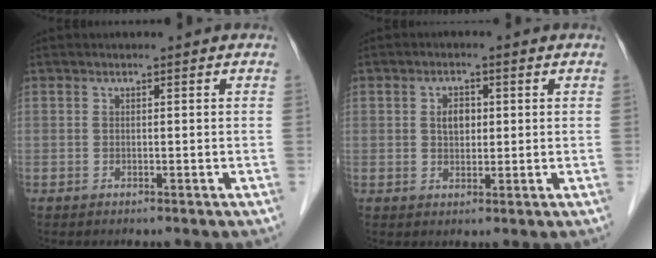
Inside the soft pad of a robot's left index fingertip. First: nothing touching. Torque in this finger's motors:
{"motor_torque": [0.21, -0.02, 0.06, 0.01]}